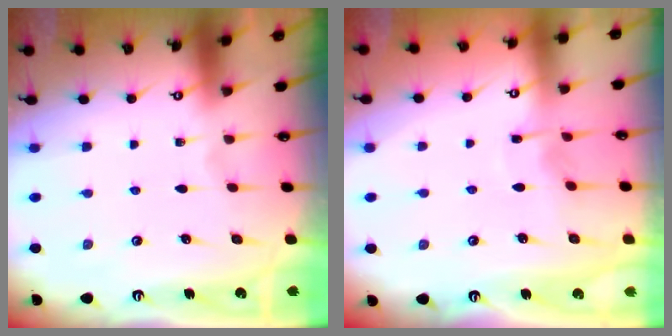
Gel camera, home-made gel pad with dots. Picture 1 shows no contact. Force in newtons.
{"total": 3.1, "press": 3.1, "slide": 0.3}